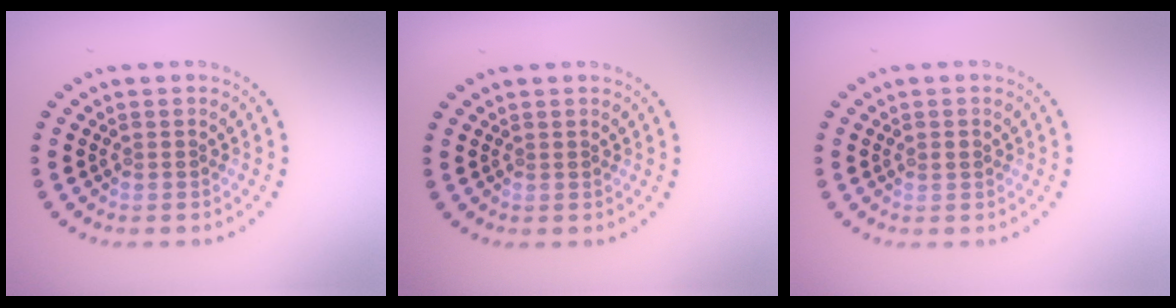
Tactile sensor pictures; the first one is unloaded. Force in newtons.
{"total": 0.0}
{"total": 1.0, "press": 1.0, "slide": 0.2}